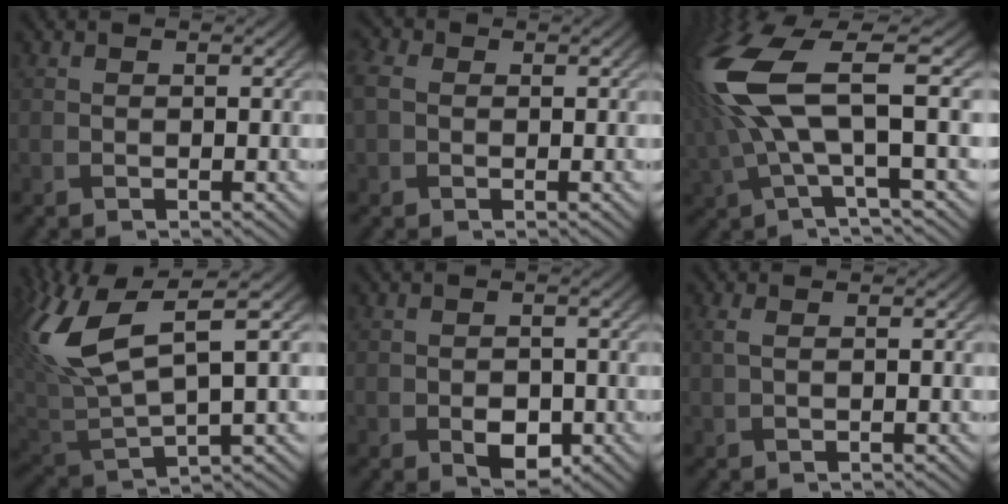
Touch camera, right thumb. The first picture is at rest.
{"total": 3.8, "force": [0.3, 3.1, 2.2], "torque": [-0.077, 0.009, 0.002]}
{"total": 13.1, "force": [1.6, 3.8, 12.5], "torque": [-0.286, 0.006, 0.027]}
{"total": 13.6, "force": [5.0, 5.1, 11.6], "torque": [-0.277, 0.008, 0.103]}
{"total": 3.3, "force": [-1.1, 2.2, 2.2], "torque": [-0.040, -0.012, -0.015]}
{"total": 0.8, "force": [0.3, 0.2, 0.7], "torque": [-0.020, 0.002, 0.005]}